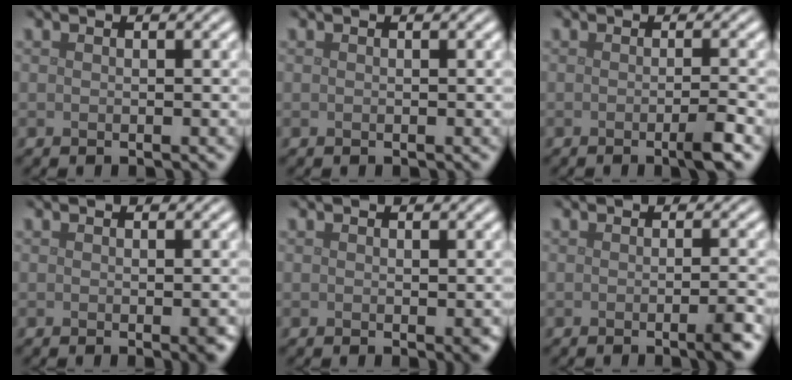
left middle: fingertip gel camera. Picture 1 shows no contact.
{"total": 0.0}
{"total": 2.3, "force": [-0.8, 0.3, 2.1], "torque": [-0.029, -0.003, -0.017]}
{"total": 1.4, "force": [-0.3, 0.3, 1.3], "torque": [-0.013, -0.003, -0.004]}
{"total": 0.8, "force": [0.0, 0.2, 0.7], "torque": [-0.007, -0.004, -0.001]}
{"total": 2.5, "force": [-0.9, 0.5, 2.2], "torque": [-0.027, -0.002, -0.019]}